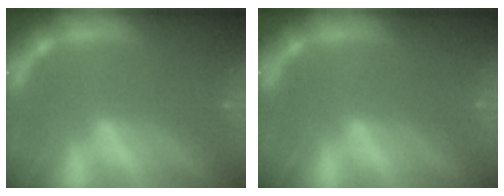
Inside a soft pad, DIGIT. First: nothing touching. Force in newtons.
{"total": 0.0}